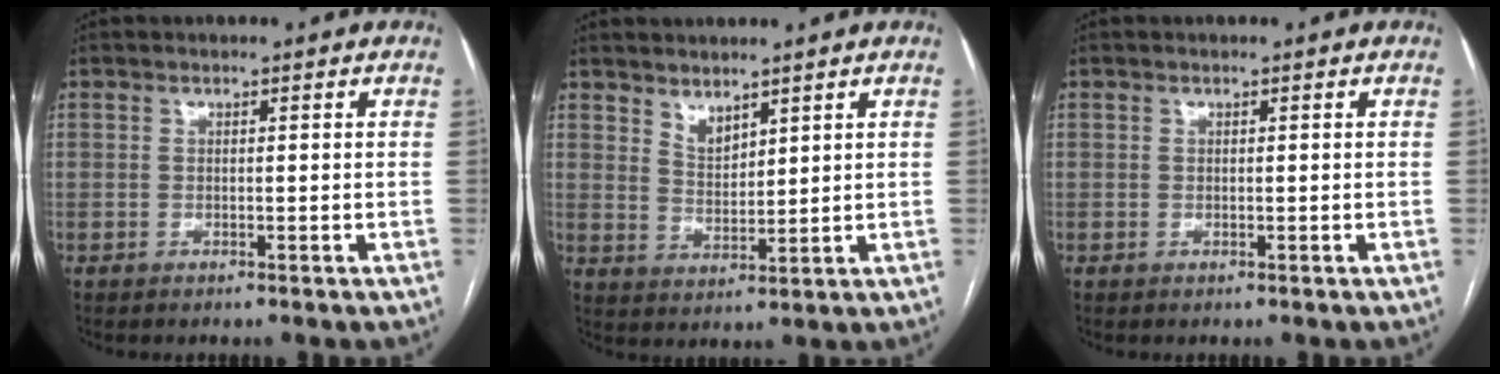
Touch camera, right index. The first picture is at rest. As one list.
[{"total": 3.4, "force": [2.8, 1.4, 1.5], "torque": [-0.029, -0.006, 0.061]}, {"total": 0.0}]